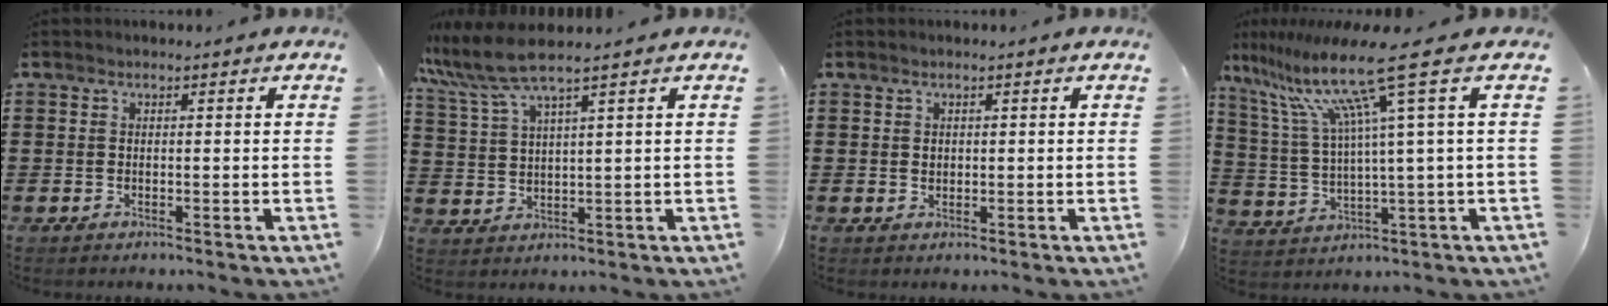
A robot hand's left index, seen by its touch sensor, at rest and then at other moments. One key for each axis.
{"total": 6.7, "fx": 5.2, "fy": 0.3, "fz": 4.2, "tx": -0.111, "ty": -0.020, "tz": 0.088}
{"total": 0.8, "fx": 0.3, "fy": 0.7, "fz": 0.4, "tx": -0.010, "ty": 0.005, "tz": 0.005}
{"total": 13.6, "fx": 6.8, "fy": 0.0, "fz": 11.8, "tx": -0.271, "ty": -0.028, "tz": 0.092}